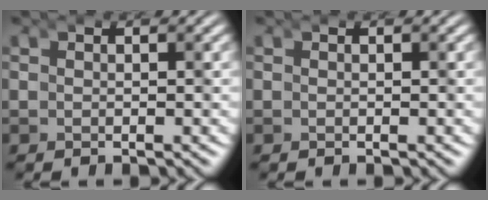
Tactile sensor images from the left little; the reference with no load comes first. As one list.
[{"total": 0.0}]